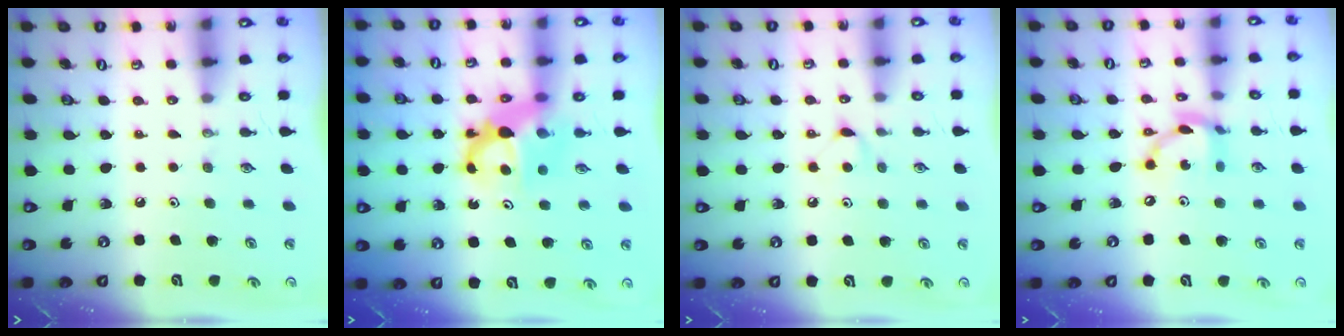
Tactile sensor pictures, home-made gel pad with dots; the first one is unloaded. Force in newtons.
{"total": 6.8, "press": 6.7, "slide": 0.4}
{"total": 4.4, "press": 4.4, "slide": 0.7}
{"total": 12.1, "press": 12.1, "slide": 0.8}